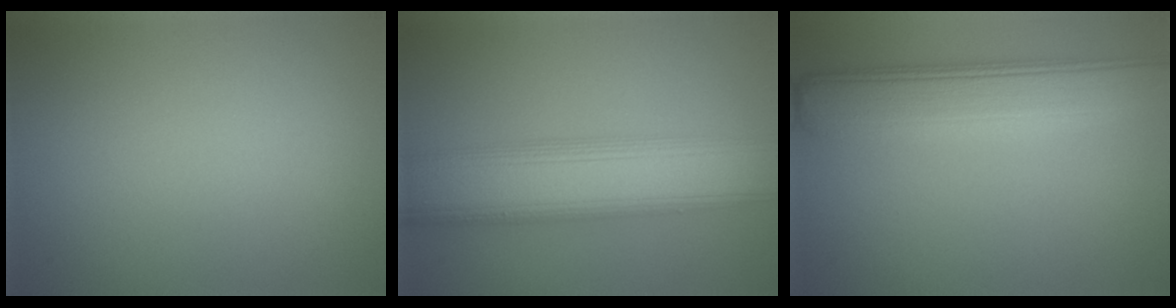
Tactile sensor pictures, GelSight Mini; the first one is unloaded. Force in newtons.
{"total": 9.8, "press": 9.8, "slide": 0.3}
{"total": 6.9, "press": 6.9, "slide": 0.5}